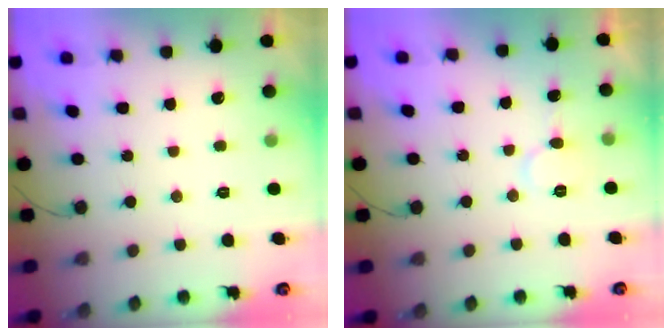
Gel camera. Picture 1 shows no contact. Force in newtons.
{"total": 5.2, "press": 5.1, "slide": 0.7}